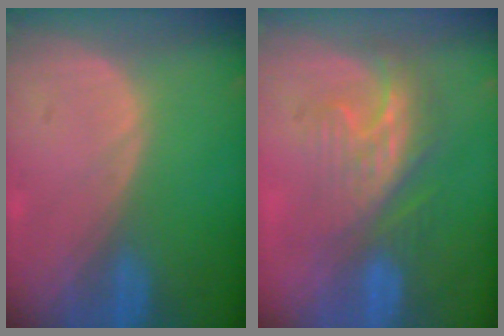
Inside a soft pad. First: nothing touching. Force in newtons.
{"total": 8.7, "press": 7.5, "slide": 4.5}